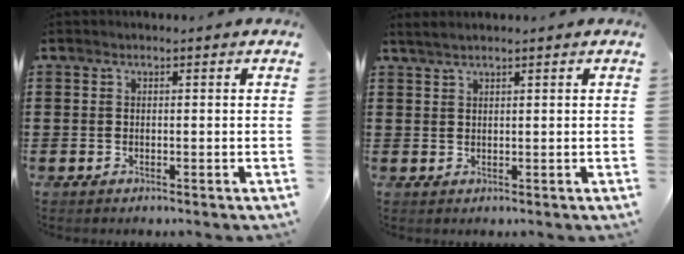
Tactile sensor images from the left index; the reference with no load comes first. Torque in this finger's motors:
{"motor_torque": [1.84, 0.30, 0.20, 0.03]}